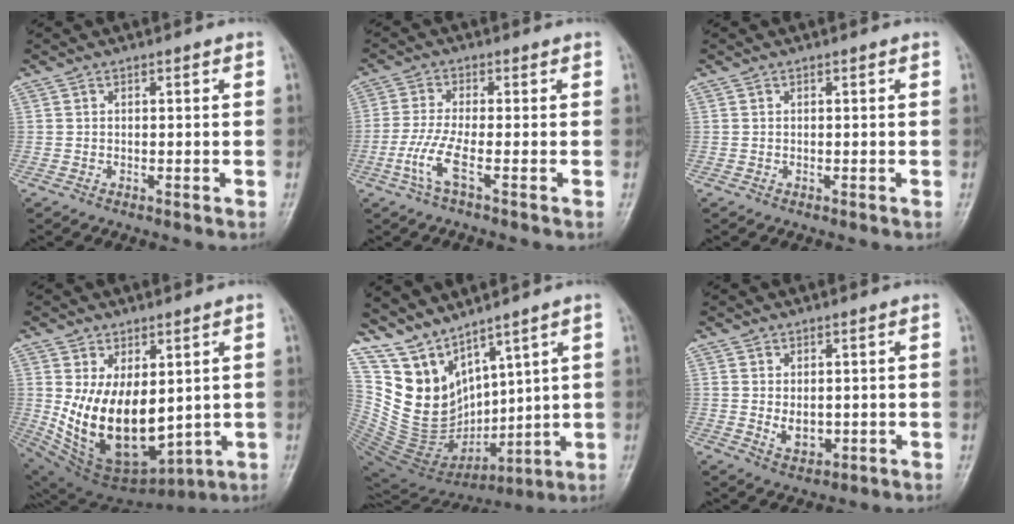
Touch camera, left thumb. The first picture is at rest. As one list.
[{"total": 5.3, "force": [-2.2, 0.5, 4.9], "torque": [-0.128, 0.003, -0.047]}, {"total": 0.0}, {"total": 17.5, "force": [1.2, 10.3, 14.1], "torque": [-0.223, -0.034, 0.057]}, {"total": 13.3, "force": [10.0, 6.5, 5.8], "torque": [-0.081, -0.060, 0.228]}, {"total": 3.9, "force": [0.2, 2.5, 2.9], "torque": [-0.036, -0.010, 0.014]}]